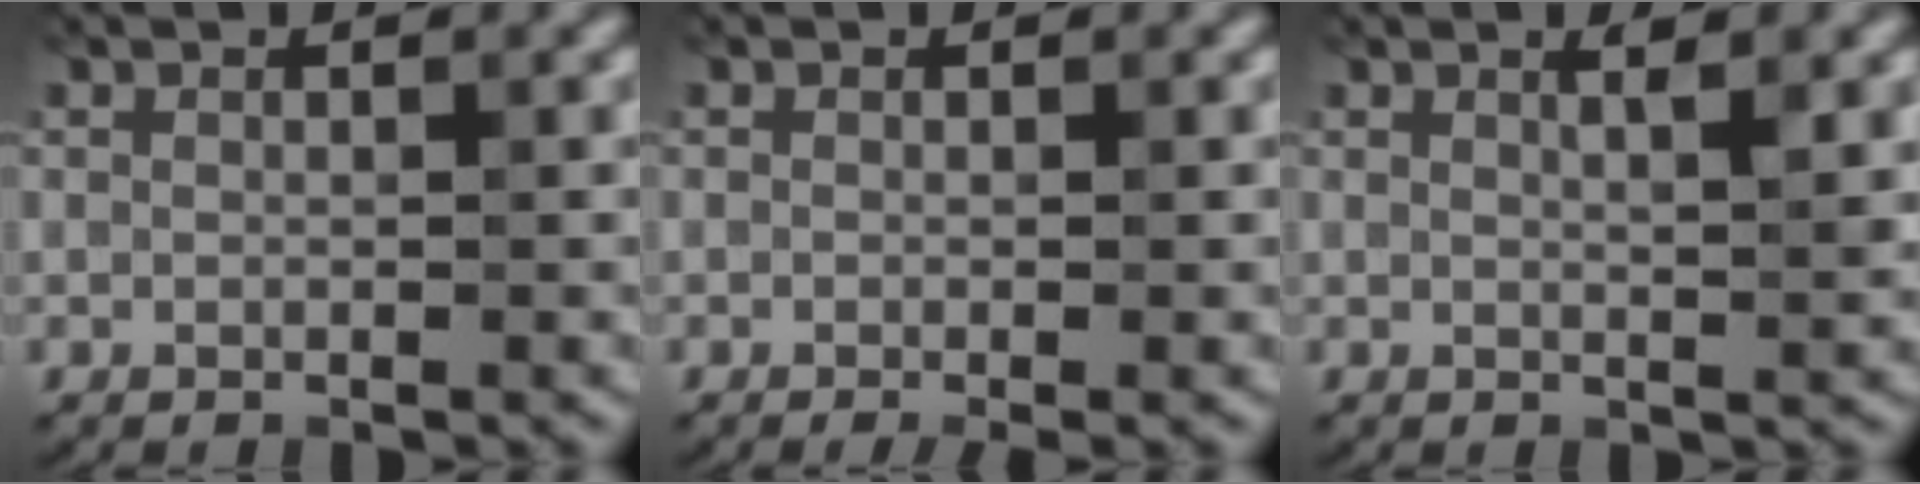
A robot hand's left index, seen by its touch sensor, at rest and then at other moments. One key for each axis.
{"total": 1.5, "fx": -0.5, "fy": 0.5, "fz": 1.3, "tx": -0.014, "ty": -0.010, "tz": -0.007}
{"total": 2.2, "fx": 1.0, "fy": 0.6, "fz": 1.8, "tx": -0.016, "ty": 0.004, "tz": 0.010}